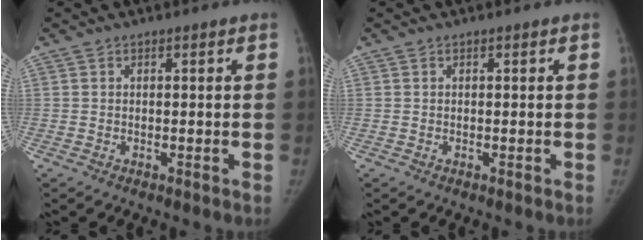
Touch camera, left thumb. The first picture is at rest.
{"total": 0.0}